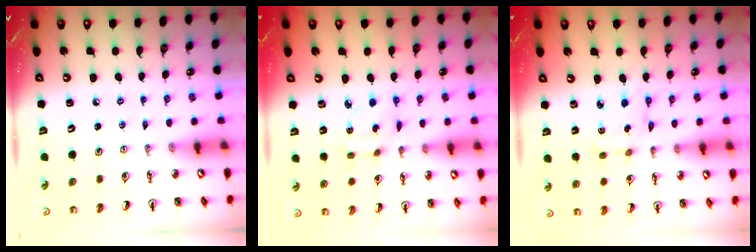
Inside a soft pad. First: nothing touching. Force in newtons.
{"total": 4.9, "press": 4.9, "slide": 0.2}
{"total": 2.4, "press": 2.4, "slide": 0.2}